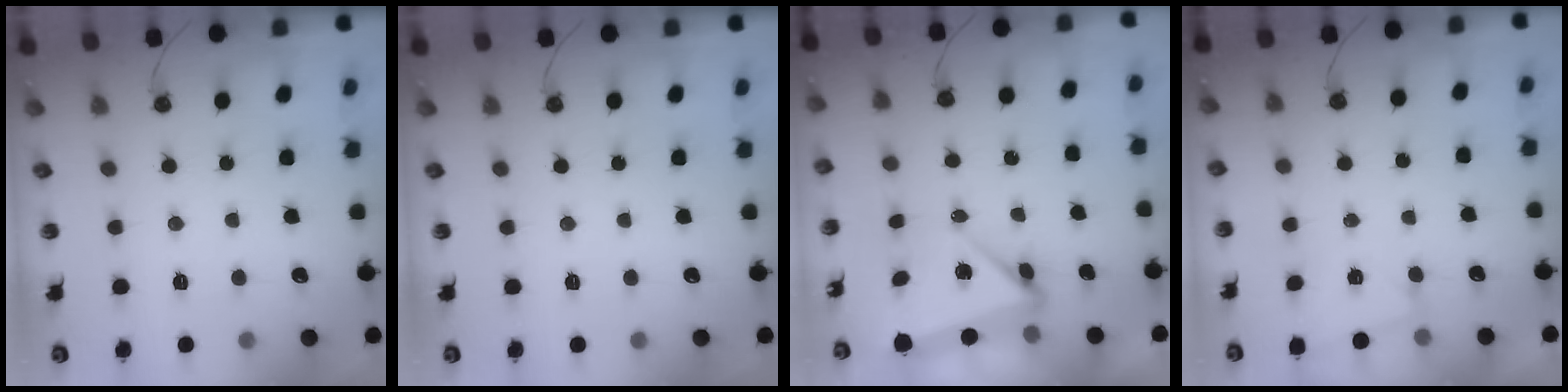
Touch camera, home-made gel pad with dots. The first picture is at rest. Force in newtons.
{"total": 0.0}
{"total": 5.7, "press": 5.7, "slide": 0.3}
{"total": 2.8, "press": 1.9, "slide": 2.0}